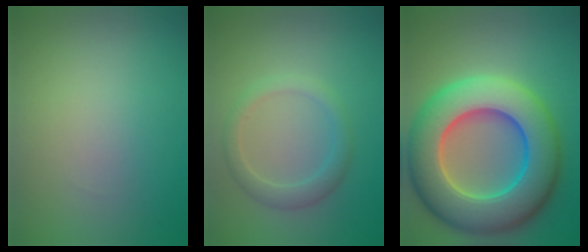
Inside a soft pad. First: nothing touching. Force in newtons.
{"total": 2.3, "press": 2.3, "slide": 0.0}
{"total": 13.3, "press": 13.1, "slide": 2.1}